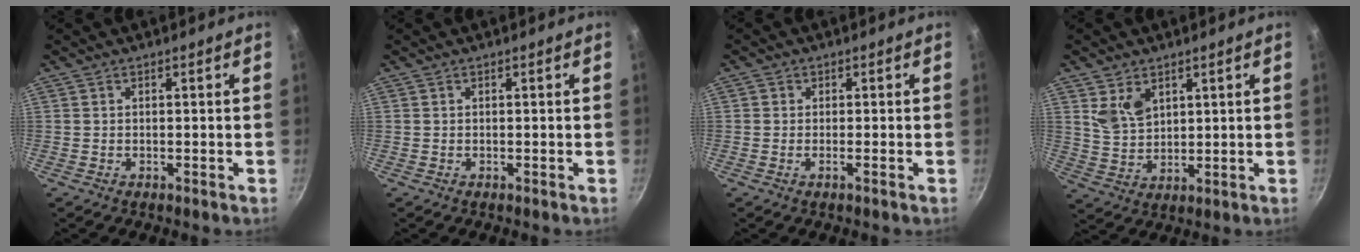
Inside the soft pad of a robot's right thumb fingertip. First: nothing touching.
{"total": 0.0}
{"total": 0.9, "force": [-0.5, 0.3, 0.7], "torque": [-0.022, 0.002, -0.014]}
{"total": 6.5, "force": [3.1, 4.3, 3.8], "torque": [-0.055, -0.023, 0.067]}